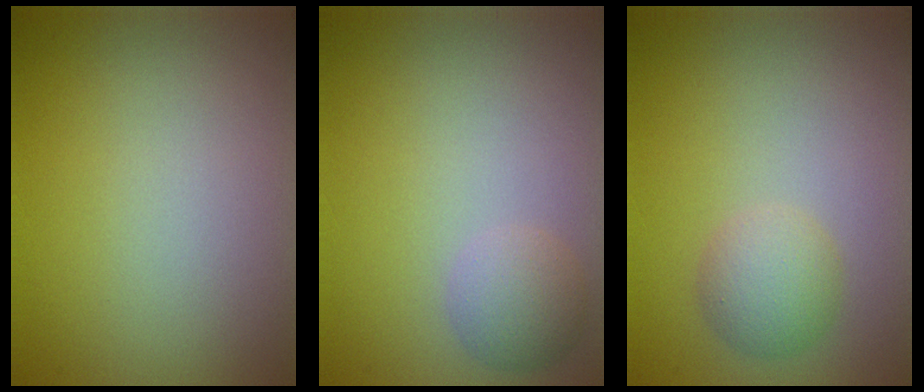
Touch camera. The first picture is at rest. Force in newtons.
{"total": 2.1, "press": 2.1, "slide": 0.0}
{"total": 2.4, "press": 2.4, "slide": 0.0}